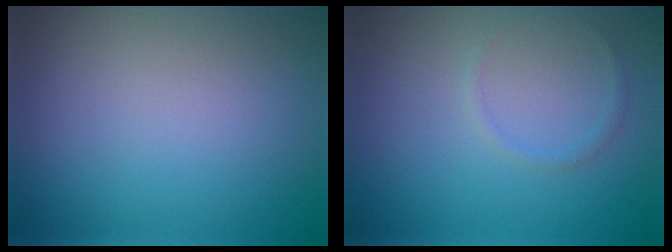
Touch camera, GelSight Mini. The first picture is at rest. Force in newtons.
{"total": 0.7, "press": 0.7, "slide": 0.1}